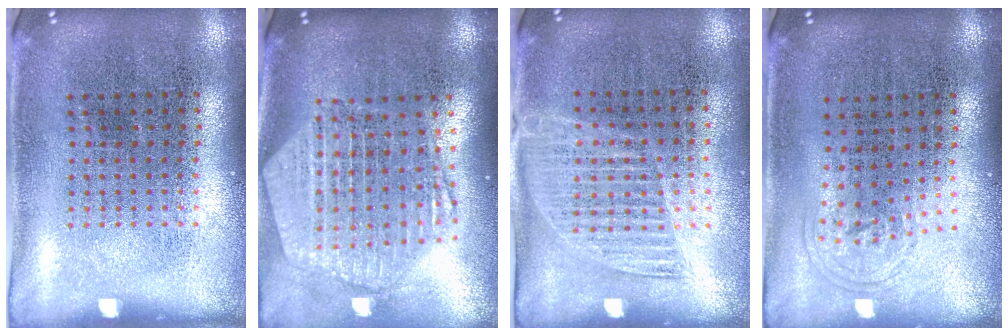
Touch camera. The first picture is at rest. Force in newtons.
{"total": 2.6, "press": 2.2, "slide": 1.5}
{"total": 1.3, "press": 1.1, "slide": 0.7}
{"total": 0.8, "press": 0.6, "slide": 0.6}